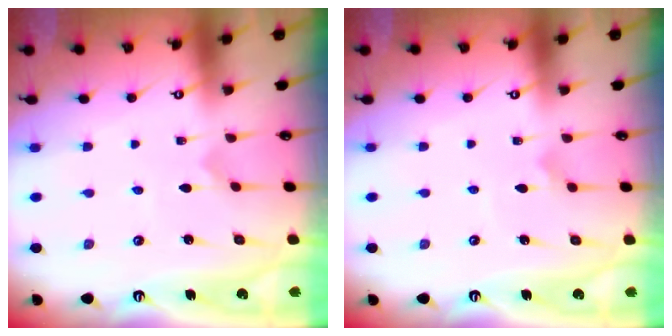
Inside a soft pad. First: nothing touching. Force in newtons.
{"total": 2.4, "press": 2.4, "slide": 0.2}